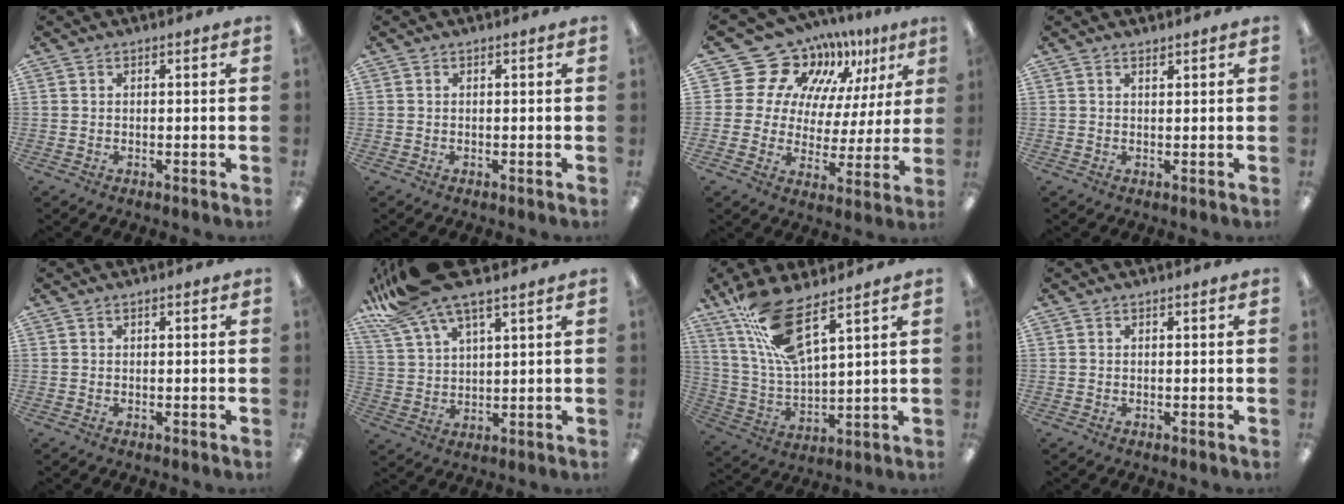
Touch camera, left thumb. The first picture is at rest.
{"total": 0.0}
{"total": 17.8, "force": [13.0, 11.1, 4.9], "torque": [-0.092, -0.102, 0.246]}
{"total": 1.0, "force": [0.9, 0.1, 0.2], "torque": [-0.006, -0.001, 0.017]}
{"total": 0.6, "force": [0.2, 0.3, 0.4], "torque": [-0.008, 0.004, 0.003]}
{"total": 12.8, "force": [10.1, 2.8, 7.4], "torque": [-0.166, -0.040, 0.182]}
{"total": 14.0, "force": [9.8, 3.4, 9.4], "torque": [-0.196, -0.041, 0.174]}
{"total": 0.0}